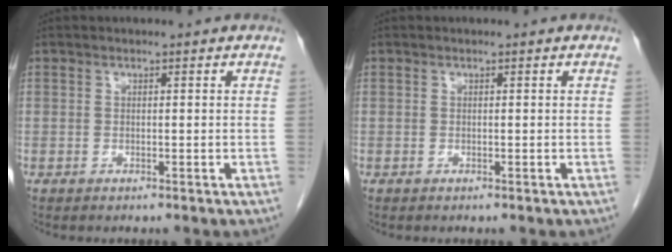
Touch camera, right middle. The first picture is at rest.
{"total": 0.0}